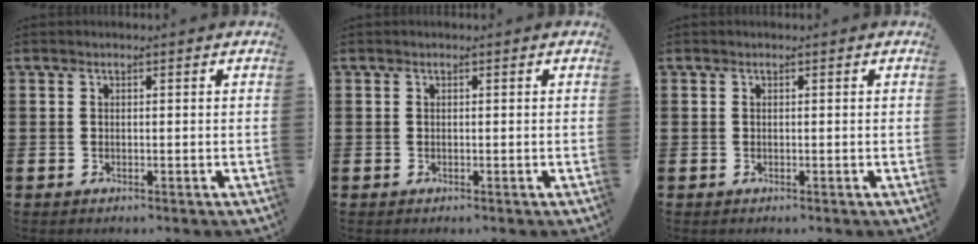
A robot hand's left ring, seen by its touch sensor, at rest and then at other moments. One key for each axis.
{"total": 0.0}
{"total": 0.0}